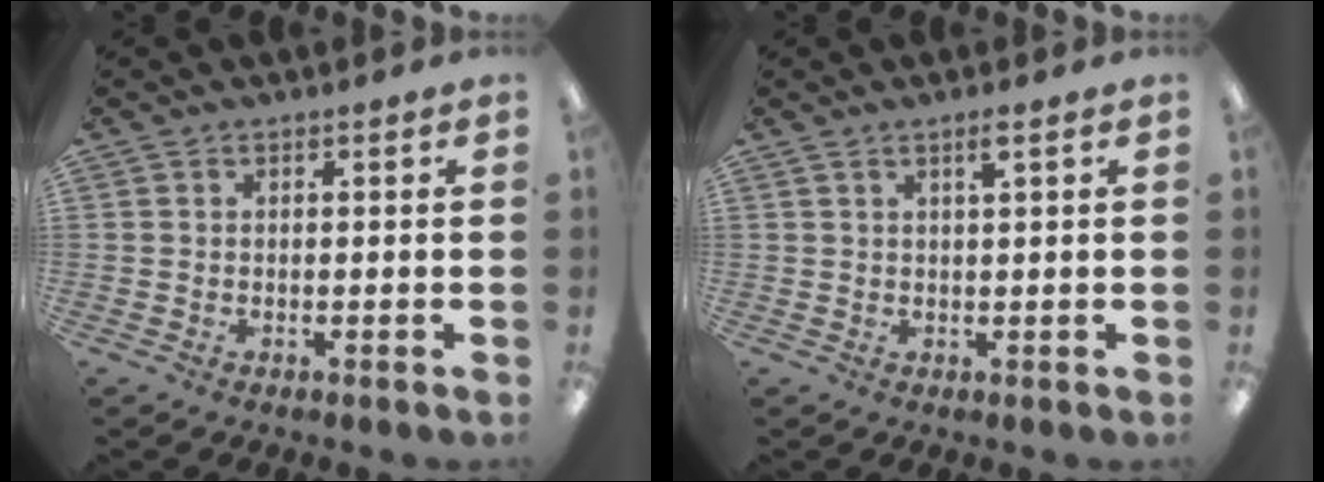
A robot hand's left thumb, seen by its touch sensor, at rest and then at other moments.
{"total": 2.3, "force": [1.4, 0.1, 1.8], "torque": [-0.032, -0.002, 0.021]}